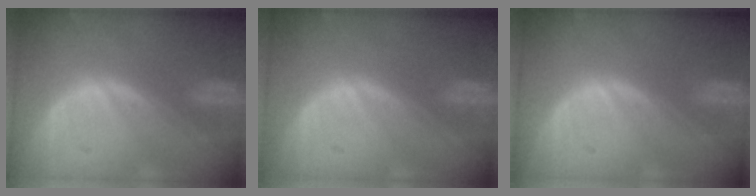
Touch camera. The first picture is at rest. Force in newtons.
{"total": 0.0}
{"total": 0.0}